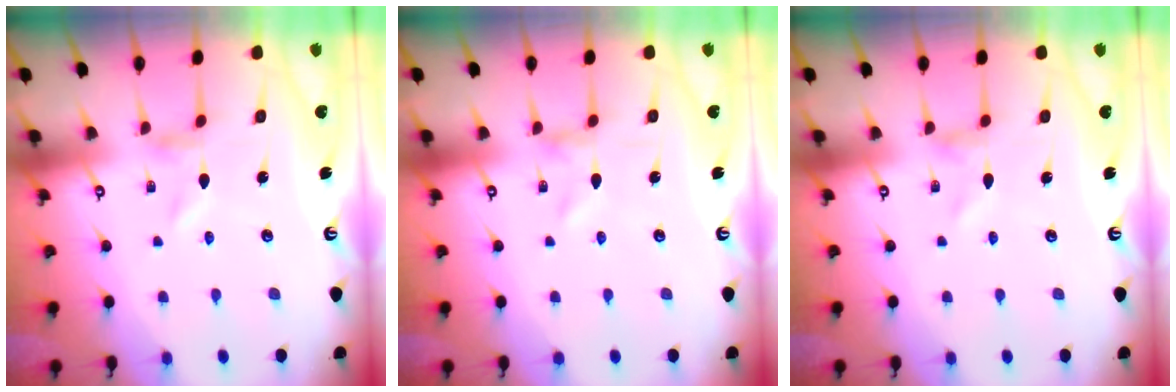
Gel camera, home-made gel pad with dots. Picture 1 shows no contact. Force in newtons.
{"total": 0.7, "press": 0.7, "slide": 0.2}
{"total": 0.0}